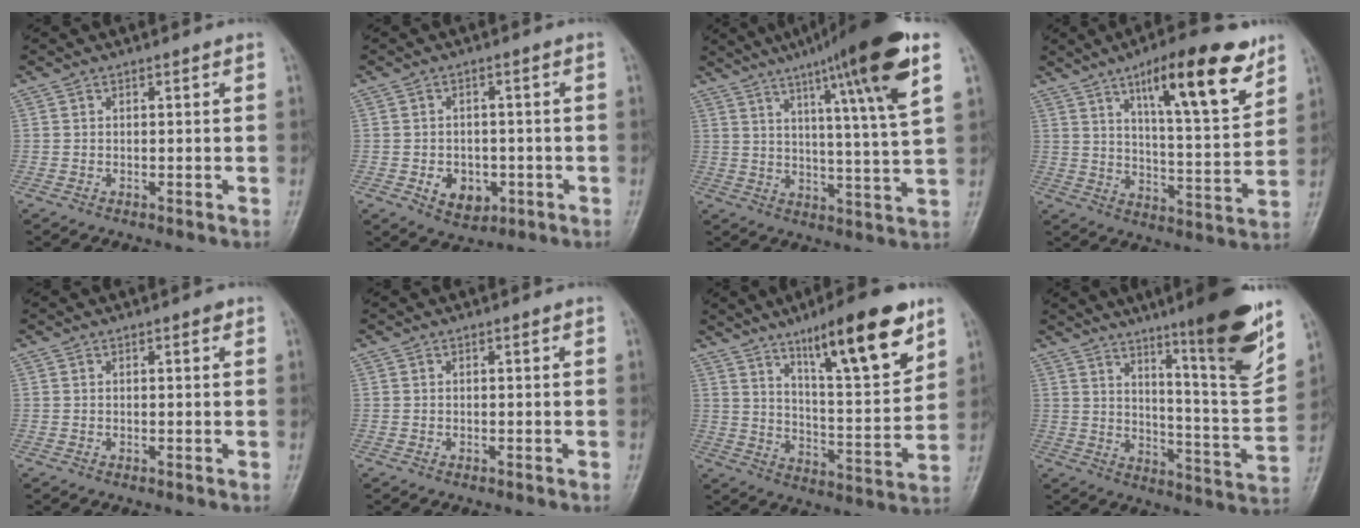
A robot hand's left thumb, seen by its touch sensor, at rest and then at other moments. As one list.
[{"total": 5.9, "force": [-1.8, 4.5, 3.4], "torque": [-0.032, 0.008, -0.016]}, {"total": 19.5, "force": [10.3, 1.1, 16.5], "torque": [-0.240, -0.031, 0.148]}, {"total": 18.2, "force": [10.5, 4.7, 14.1], "torque": [-0.188, -0.051, 0.166]}, {"total": 0.8, "force": [0.5, 0.3, 0.6], "torque": [-0.010, -0.001, 0.005]}, {"total": 0.0}, {"total": 18.7, "force": [11.3, 4.1, 14.4], "torque": [-0.195, -0.059, 0.185]}, {"total": 19.5, "force": [11.7, 2.0, 15.4], "torque": [-0.193, -0.067, 0.179]}]